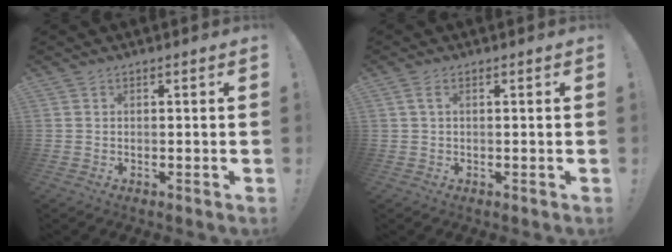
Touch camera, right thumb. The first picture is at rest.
{"total": 1.9, "force": [0.5, 0.5, 1.7], "torque": [-0.041, 0.006, 0.011]}